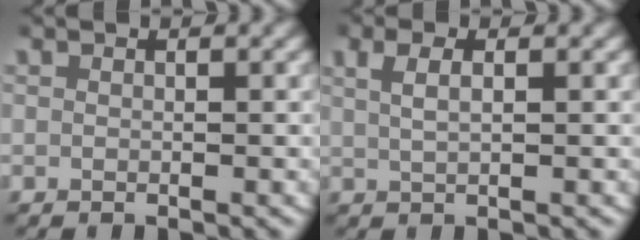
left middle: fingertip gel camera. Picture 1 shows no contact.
{"total": 2.2, "force": [0.9, 0.9, 1.8], "torque": [-0.036, 0.004, 0.019]}